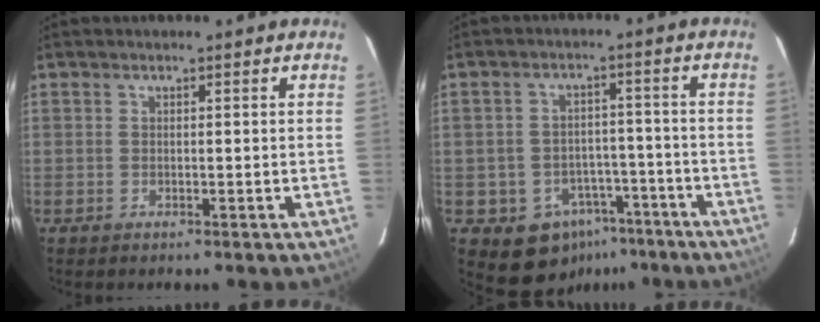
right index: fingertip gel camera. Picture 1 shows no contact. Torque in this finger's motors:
{"motor_torque": [1.06, -1.08, 0.22, -0.01]}